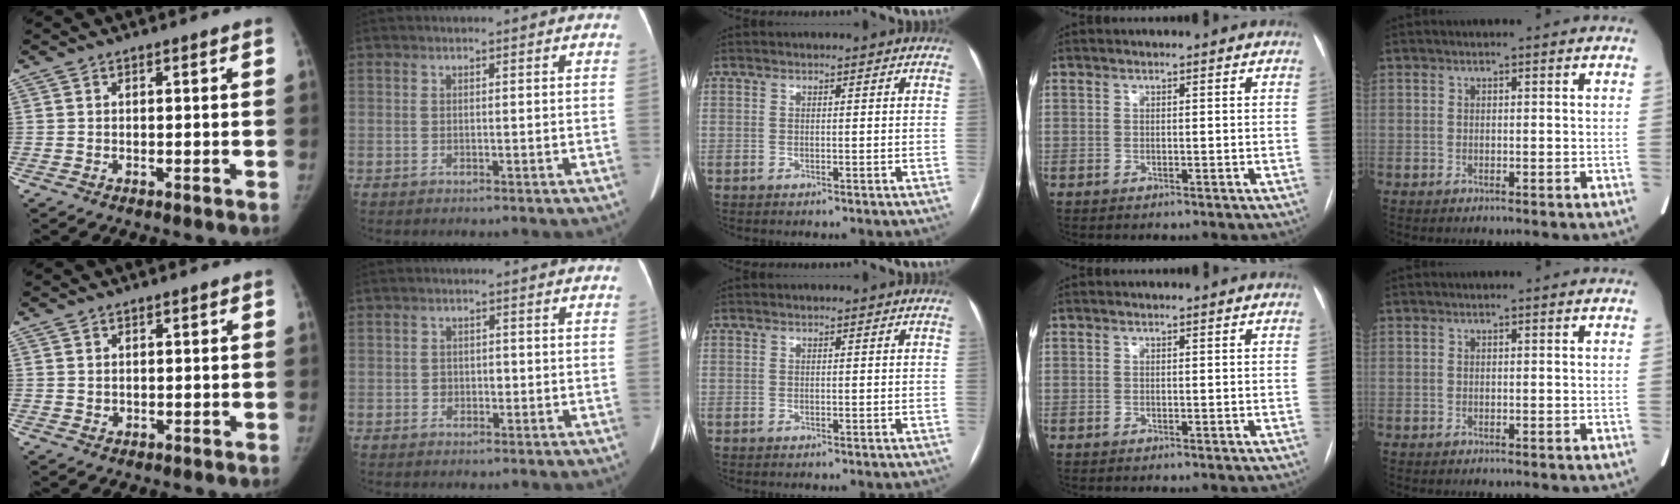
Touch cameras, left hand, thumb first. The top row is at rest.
{"thumb": {"total": 1.1, "force": [0.6, 0.9, 0.1], "torque": [0.010, -0.003, 0.006]}, "index": {"total": 1.4, "force": [-0.2, 1.2, 0.7], "torque": [-0.010, 0.003, -0.004]}}